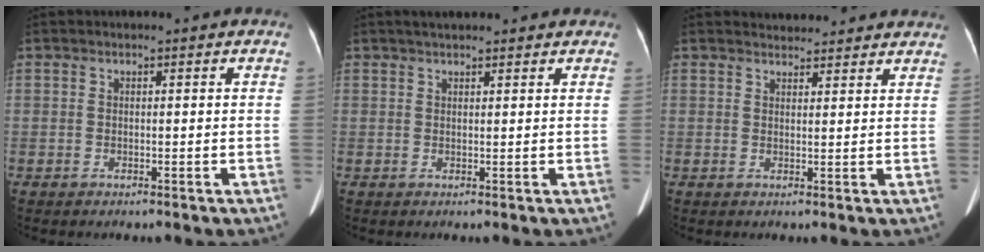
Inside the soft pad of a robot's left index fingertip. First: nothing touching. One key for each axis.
{"total": 5.1, "fx": 4.3, "fy": 1.2, "fz": 2.5, "tx": -0.032, "ty": 0.034, "tz": 0.061}
{"total": 6.7, "fx": 6.4, "fy": 1.6, "fz": 1.0, "tx": -0.003, "ty": 0.019, "tz": 0.063}